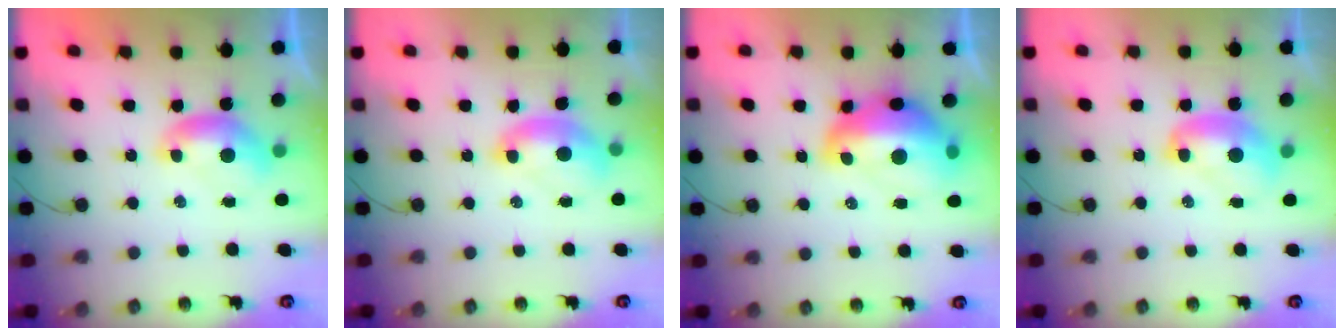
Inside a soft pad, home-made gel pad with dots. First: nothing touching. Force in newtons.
{"total": 2.3, "press": 2.3, "slide": 0.6}
{"total": 11.6, "press": 11.5, "slide": 1.3}
{"total": 2.4, "press": 2.4, "slide": 0.3}